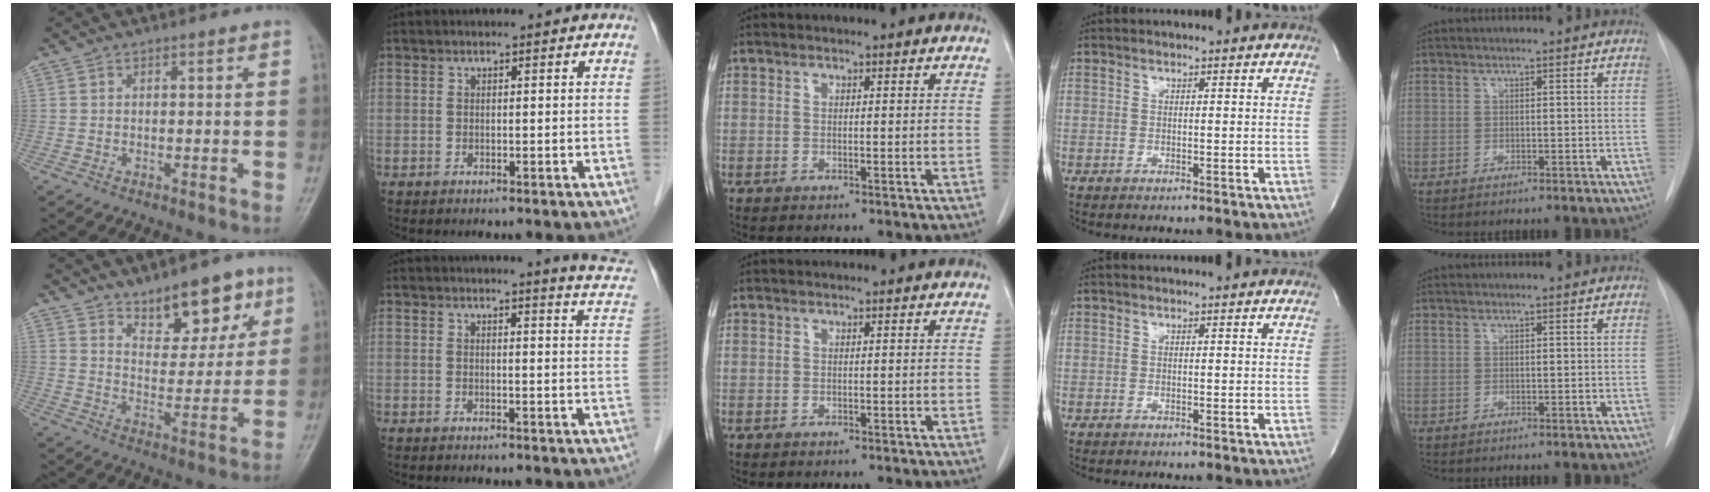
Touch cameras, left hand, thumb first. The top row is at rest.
{"thumb": {"total": 11.3, "force": [7.3, 5.5, 6.6], "torque": [-0.056, -0.049, 0.117]}, "index": {"total": 7.2, "force": [6.8, -0.5, 2.1], "torque": [-0.022, -0.048, 0.050]}}